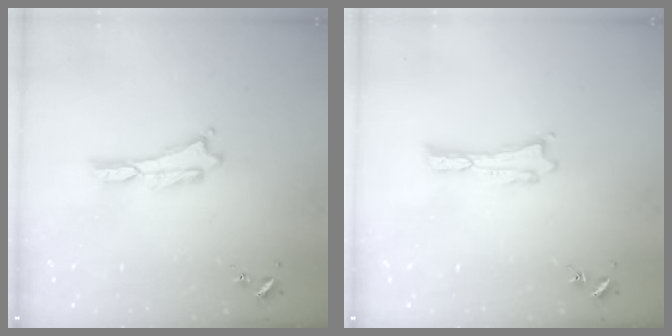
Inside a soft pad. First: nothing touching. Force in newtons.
{"total": 0.0}